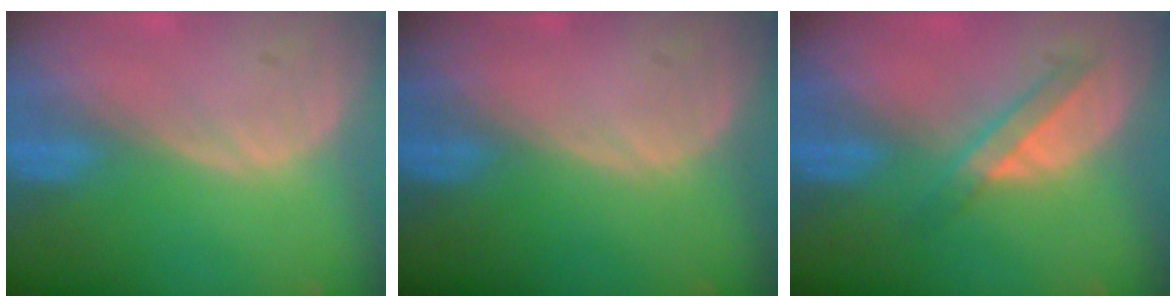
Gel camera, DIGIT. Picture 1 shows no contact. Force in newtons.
{"total": 0.0}
{"total": 3.9, "press": 3.7, "slide": 1.1}